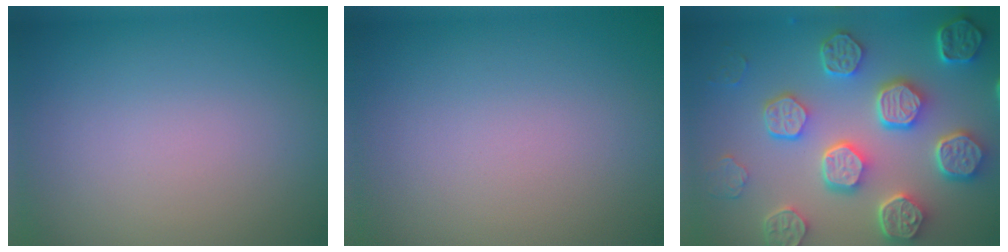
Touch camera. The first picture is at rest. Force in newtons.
{"total": 0.0}
{"total": 8.5, "press": 6.5, "slide": 5.5}